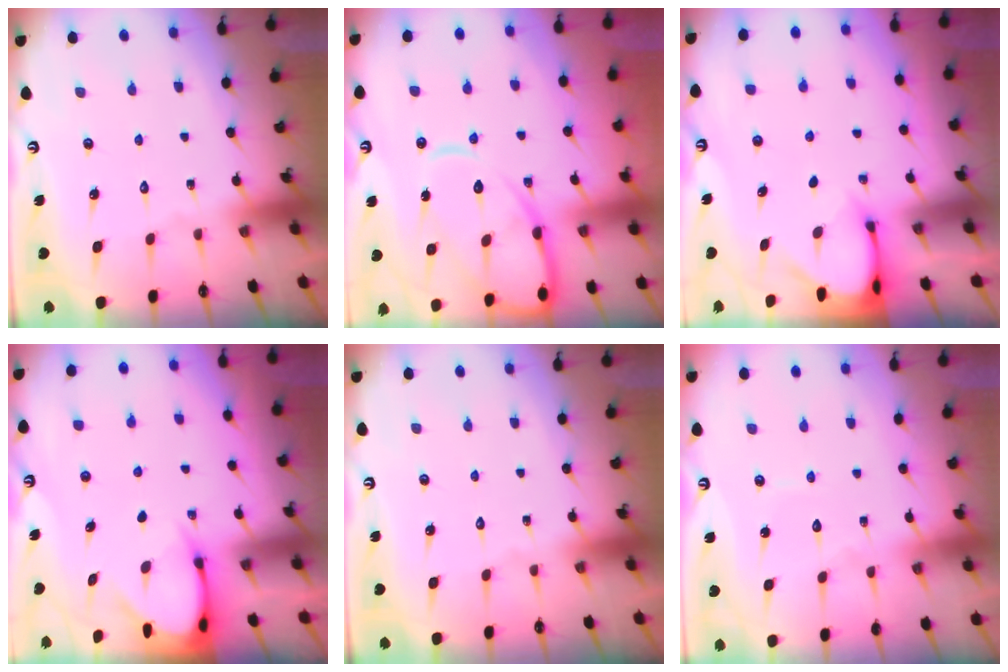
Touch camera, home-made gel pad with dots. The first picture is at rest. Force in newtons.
{"total": 13.6, "press": 13.6, "slide": 1.3}
{"total": 3.5, "press": 3.4, "slide": 0.2}
{"total": 3.8, "press": 3.8, "slide": 0.4}
{"total": 0.0}
{"total": 3.8, "press": 3.8, "slide": 0.4}